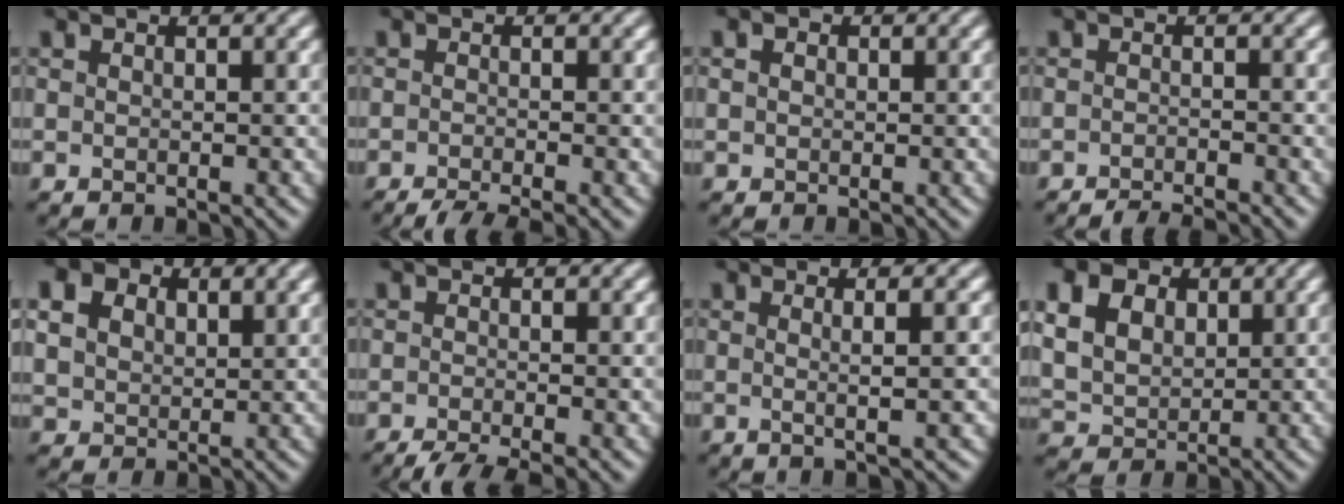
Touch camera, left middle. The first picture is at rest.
{"total": 3.7, "force": [-2.7, 0.6, 2.4], "torque": [-0.032, -0.005, -0.050]}
{"total": 0.8, "force": [0.4, 0.0, -0.7], "torque": [0.001, 0.004, 0.010]}
{"total": 3.0, "force": [-2.7, 0.2, 1.2], "torque": [-0.016, -0.001, -0.048]}
{"total": 6.7, "force": [4.6, 4.1, 2.8], "torque": [-0.093, 0.021, 0.076]}
{"total": 4.0, "force": [-2.9, 0.7, 2.8], "torque": [-0.039, -0.008, -0.051]}
{"total": 2.3, "force": [0.5, 0.3, 2.2], "torque": [-0.034, 0.011, -0.005]}
{"total": 9.4, "force": [5.0, 6.7, 4.3], "torque": [-0.125, 0.033, 0.086]}